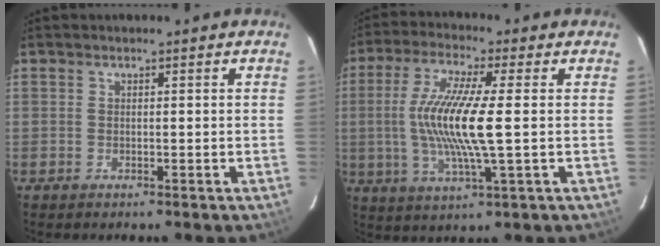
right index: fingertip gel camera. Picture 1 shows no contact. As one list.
[{"total": 13.2, "force": [-0.2, 1.1, 13.2], "torque": [-0.260, -0.006, -0.004]}]